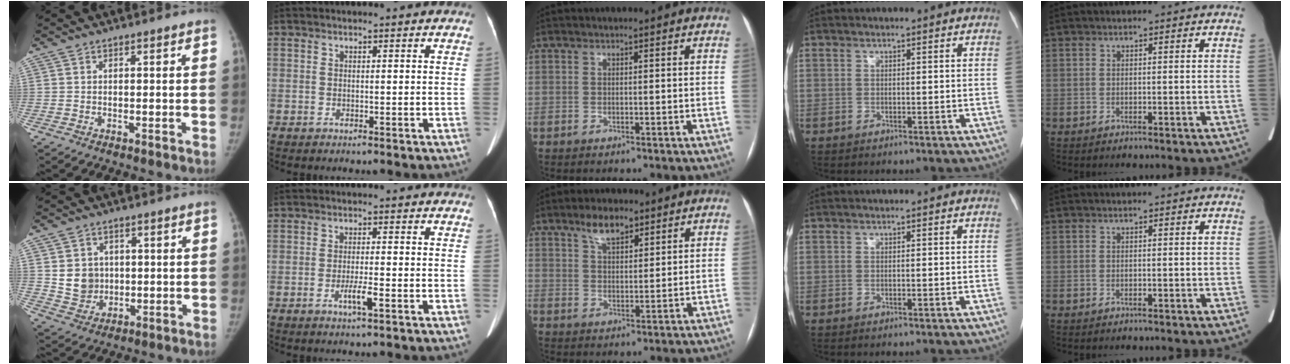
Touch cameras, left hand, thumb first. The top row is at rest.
{"thumb": {"total": 6.8, "force": [1.0, 6.2, 2.8], "torque": [-0.016, -0.006, 0.027]}, "index": {"total": 2.8, "force": [-1.2, 0.0, 2.5], "torque": [-0.049, -0.004, -0.022]}, "middle": {"total": 5.2, "force": [3.6, 2.0, 3.1], "torque": [-0.059, 0.008, 0.066]}}